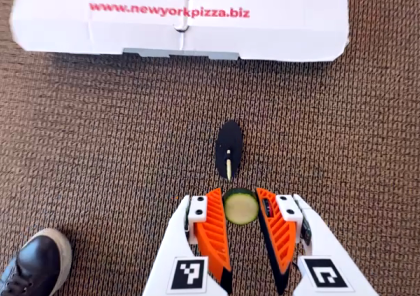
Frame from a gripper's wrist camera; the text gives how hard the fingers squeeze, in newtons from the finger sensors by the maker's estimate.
{"total": 7.3, "left": 7.0, "right": 7.5}